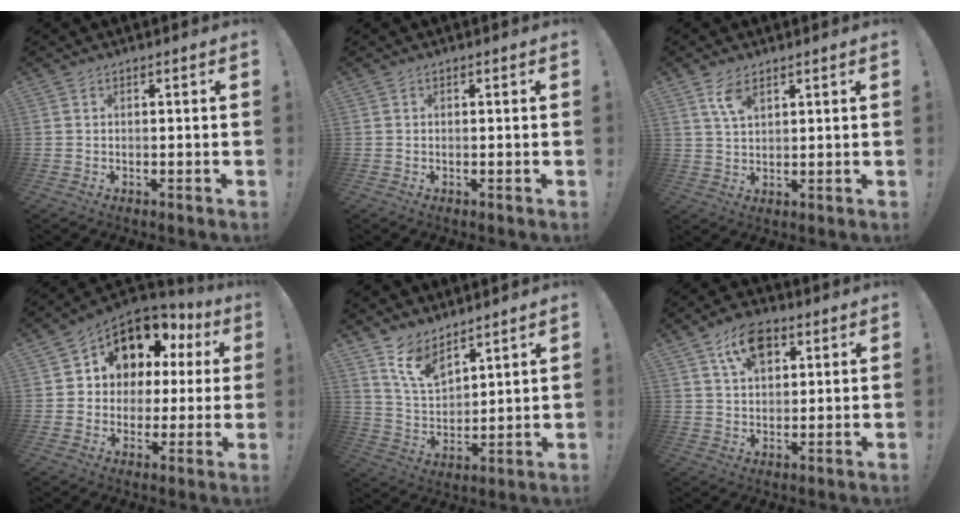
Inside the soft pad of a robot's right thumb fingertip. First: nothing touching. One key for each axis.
{"total": 0.0}
{"total": 5.9, "fx": 3.5, "fy": 2.9, "fz": 3.8, "tx": -0.063, "ty": -0.016, "tz": 0.063}
{"total": 11.2, "fx": 6.5, "fy": 7.7, "fz": 5.0, "tx": -0.080, "ty": -0.057, "tz": 0.122}
{"total": 10.3, "fx": 8.0, "fy": 5.0, "fz": 4.2, "tx": -0.087, "ty": -0.053, "tz": 0.157}
{"total": 11.3, "fx": 5.4, "fy": 7.3, "fz": 6.8, "tx": -0.109, "ty": -0.005, "tz": 0.100}